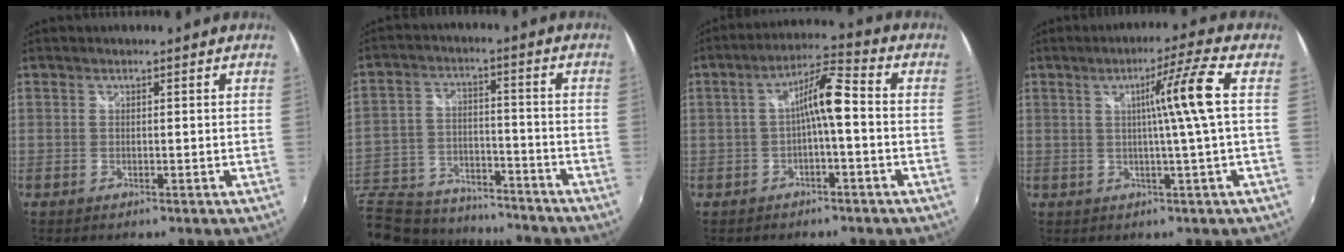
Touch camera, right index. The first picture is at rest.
{"total": 22.9, "force": [-15.8, 12.6, 10.8], "torque": [-0.276, -0.017, -0.229]}
{"total": 6.8, "force": [-1.1, 0.9, 6.7], "torque": [-0.131, 0.018, -0.019]}
{"total": 7.9, "force": [0.8, -2.1, 7.6], "torque": [-0.114, 0.007, 0.013]}